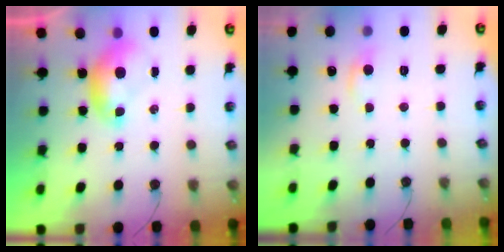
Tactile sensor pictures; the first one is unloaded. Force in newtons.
{"total": 0.6, "press": 0.3, "slide": 0.6}